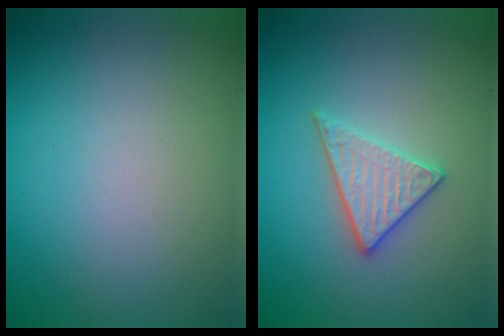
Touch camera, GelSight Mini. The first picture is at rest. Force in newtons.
{"total": 3.2, "press": 3.0, "slide": 1.0}